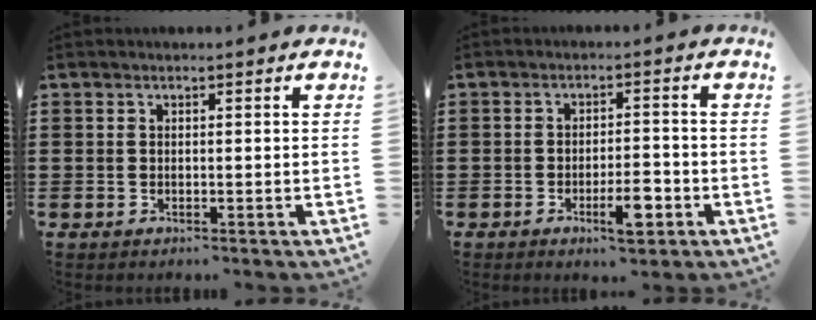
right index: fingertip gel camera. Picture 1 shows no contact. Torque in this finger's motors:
{"motor_torque": [0.11, -0.04, 0.26, 0.03]}